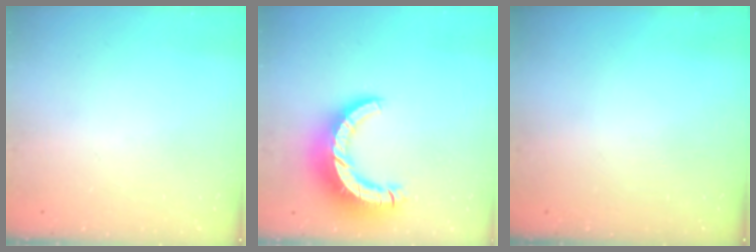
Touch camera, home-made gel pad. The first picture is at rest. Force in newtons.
{"total": 13.5, "press": 13.4, "slide": 1.5}
{"total": 0.0}